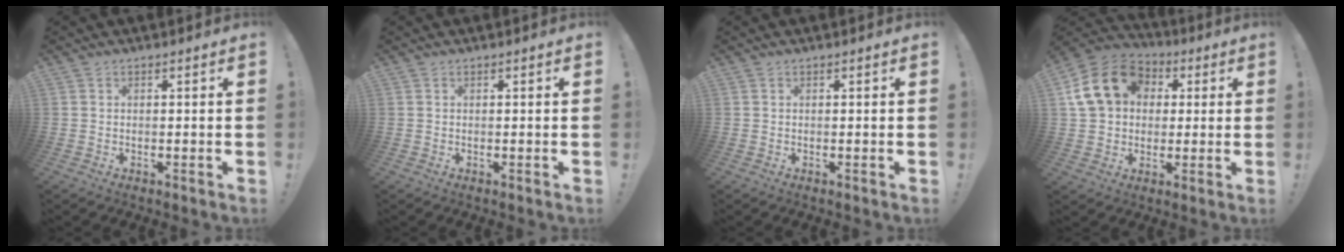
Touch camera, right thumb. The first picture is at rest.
{"total": 0.0}
{"total": 0.0}
{"total": 17.1, "force": [4.7, 13.8, 9.0], "torque": [-0.142, 0.004, 0.097]}